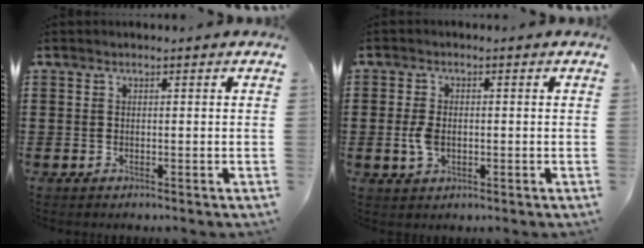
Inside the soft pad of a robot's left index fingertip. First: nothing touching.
{"total": 3.6, "force": [-0.4, 2.2, 2.9], "torque": [-0.077, -0.003, -0.013]}